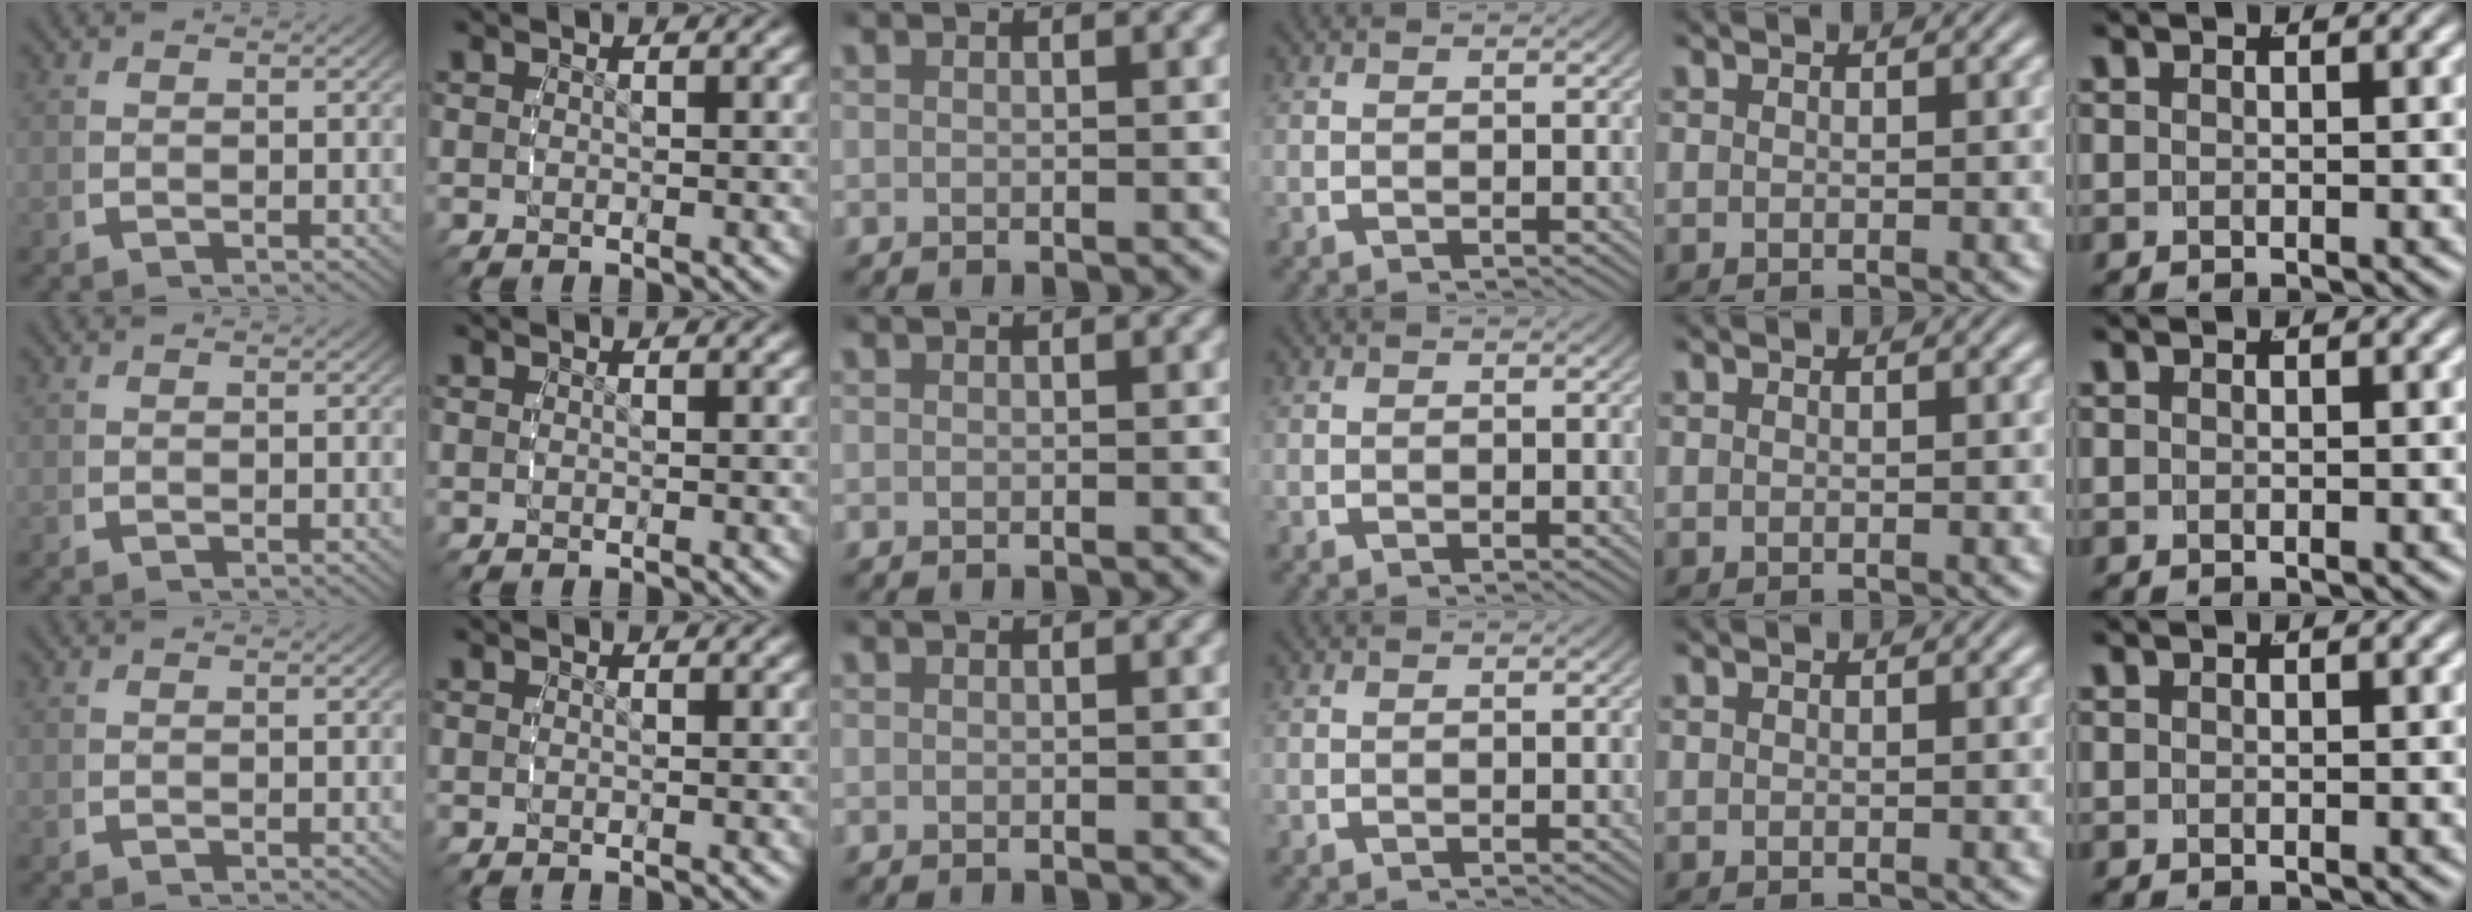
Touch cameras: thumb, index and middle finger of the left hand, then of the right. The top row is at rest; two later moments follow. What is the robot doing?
{"motion": "reach", "object": "air blower"}